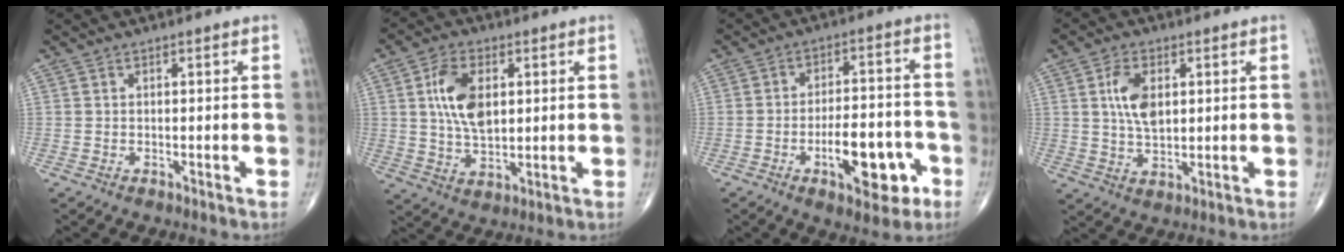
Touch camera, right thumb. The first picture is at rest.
{"total": 10.3, "force": [2.4, 5.9, 8.1], "torque": [-0.141, -0.006, 0.046]}
{"total": 12.6, "force": [-4.9, 5.5, 10.2], "torque": [-0.133, 0.032, -0.068]}
{"total": 7.5, "force": [1.8, 4.2, 5.9], "torque": [-0.105, -0.006, 0.036]}